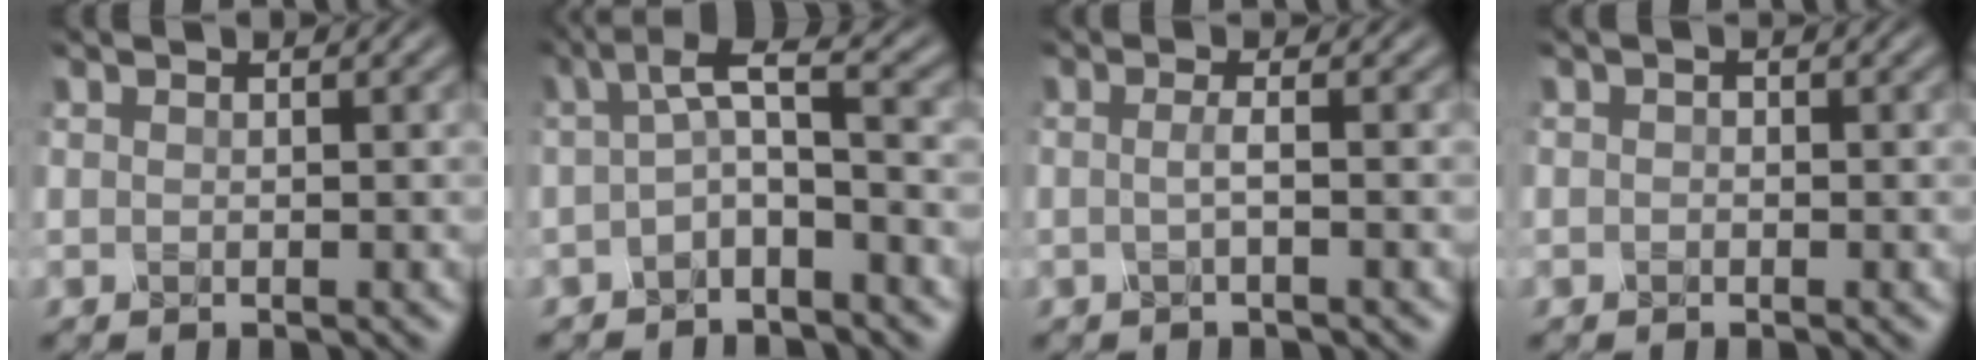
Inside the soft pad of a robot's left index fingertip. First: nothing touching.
{"total": 3.6, "force": [-0.7, 0.9, 3.4], "torque": [-0.063, 0.015, -0.022]}
{"total": 1.2, "force": [-0.6, 0.1, 1.0], "torque": [-0.021, 0.004, -0.018]}
{"total": 0.6, "force": [-0.3, 0.5, 0.2], "torque": [-0.003, 0.002, -0.011]}